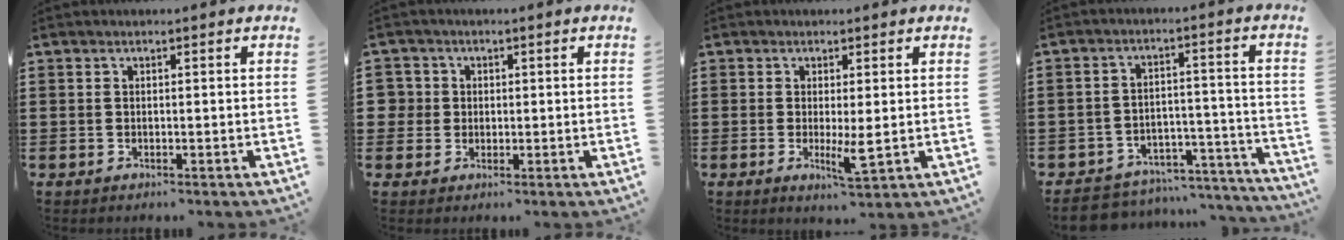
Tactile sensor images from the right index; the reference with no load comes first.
{"total": 2.8, "force": [0.4, 2.8, 0.1], "torque": [-0.017, 0.012, 0.006]}
{"total": 3.9, "force": [-0.5, 1.0, 3.7], "torque": [-0.057, -0.005, -0.010]}
{"total": 5.0, "force": [-4.7, 1.4, 0.9], "torque": [-0.018, 0.009, -0.094]}